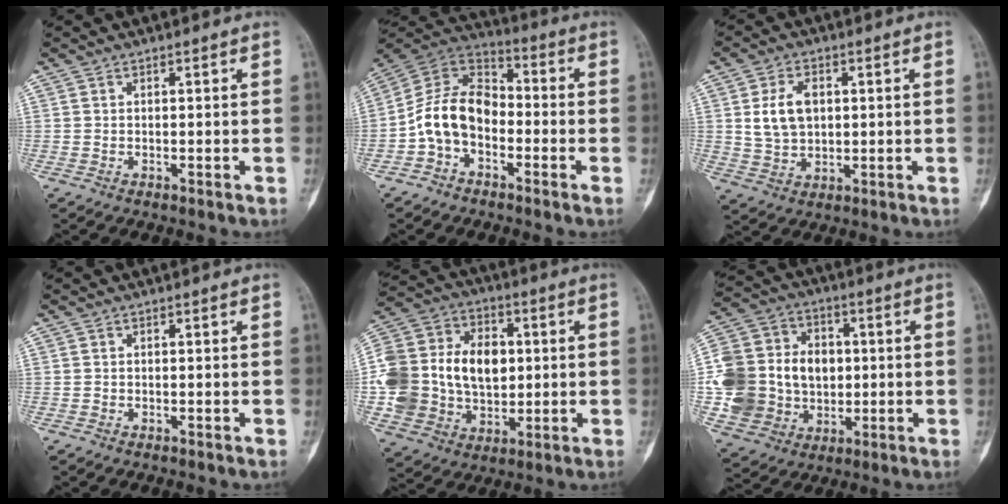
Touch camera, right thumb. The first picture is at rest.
{"total": 12.4, "force": [-3.4, 8.6, 8.2], "torque": [-0.138, 0.054, -0.076]}
{"total": 7.7, "force": [1.5, 5.3, 5.5], "torque": [-0.090, -0.002, 0.034]}
{"total": 0.0}
{"total": 23.3, "force": [0.7, 17.4, 15.4], "torque": [-0.299, 0.026, 0.027]}
{"total": 19.9, "force": [-0.7, 16.8, 10.7], "torque": [-0.184, 0.027, 0.001]}